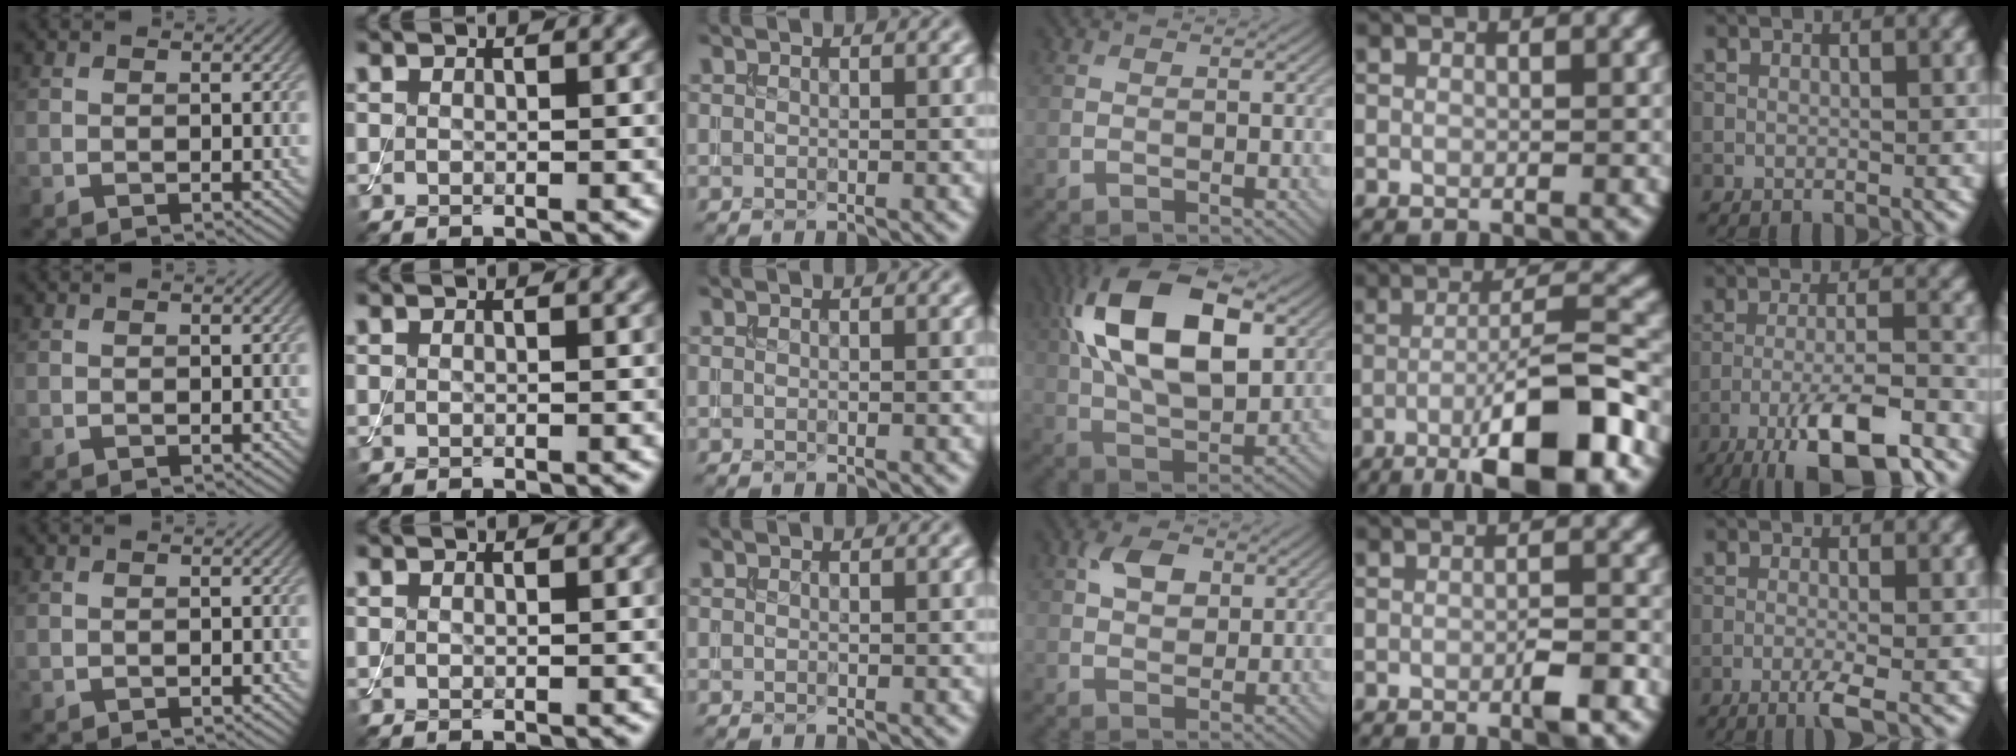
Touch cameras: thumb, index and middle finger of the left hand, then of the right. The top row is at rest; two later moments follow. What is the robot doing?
{"motion": "assemble", "object": "toy tower of hanoi"}